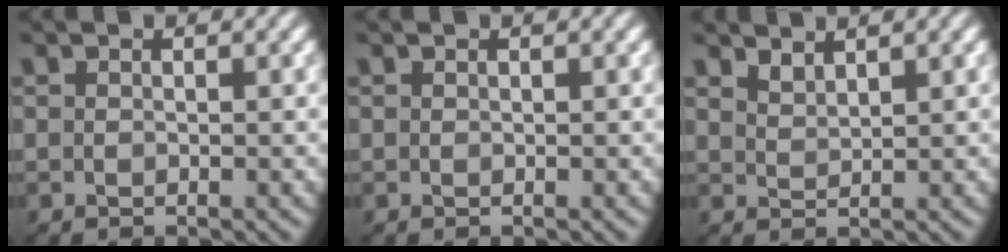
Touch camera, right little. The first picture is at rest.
{"total": 0.0}
{"total": 1.8, "force": [1.6, -0.8, 0.1], "torque": [0.005, -0.006, 0.040]}